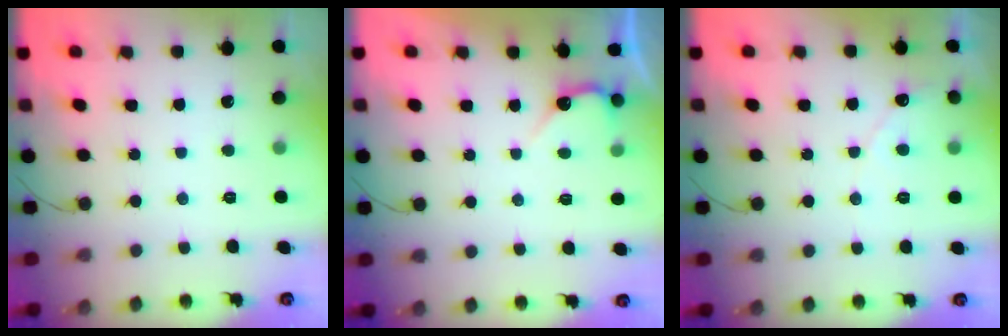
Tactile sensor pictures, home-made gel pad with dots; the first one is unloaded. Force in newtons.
{"total": 3.3, "press": 3.3, "slide": 0.1}
{"total": 3.9, "press": 3.9, "slide": 0.3}